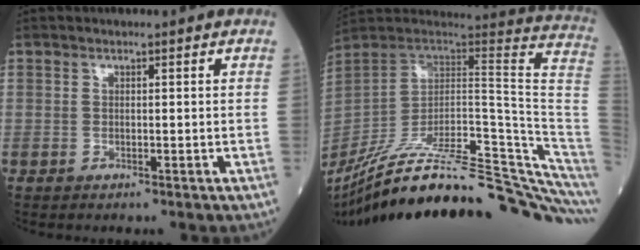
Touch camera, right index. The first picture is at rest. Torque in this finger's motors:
{"motor_torque": [0.14, -2.00, 1.05, 0.21]}